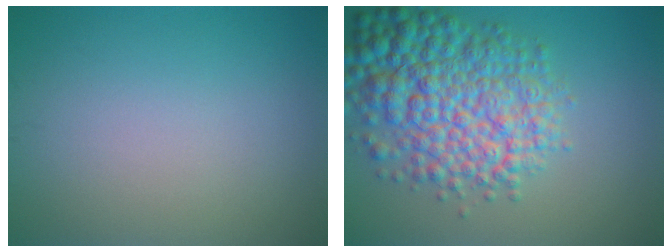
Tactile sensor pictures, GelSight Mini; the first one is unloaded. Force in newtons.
{"total": 9.0, "press": 9.0, "slide": 0.2}